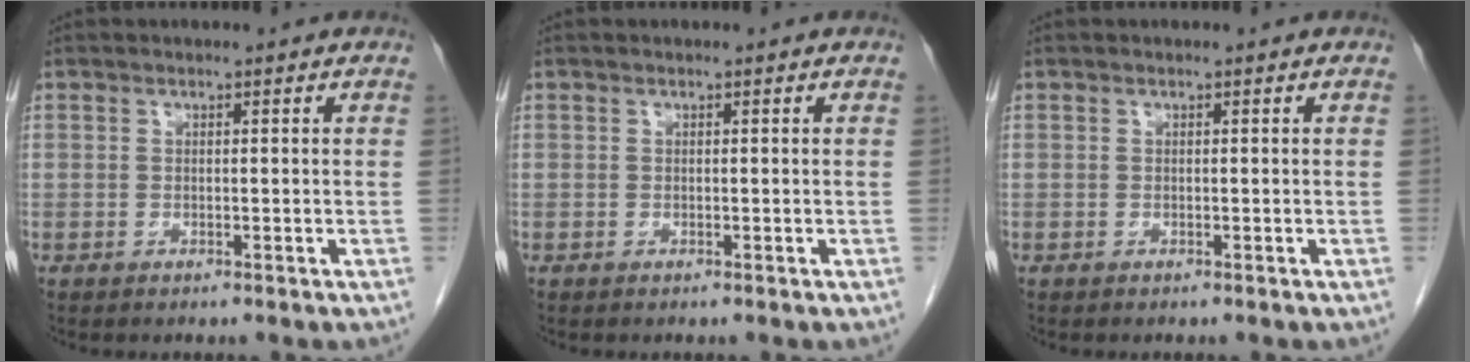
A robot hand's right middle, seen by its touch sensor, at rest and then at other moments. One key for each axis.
{"total": 0.0}
{"total": 0.0}